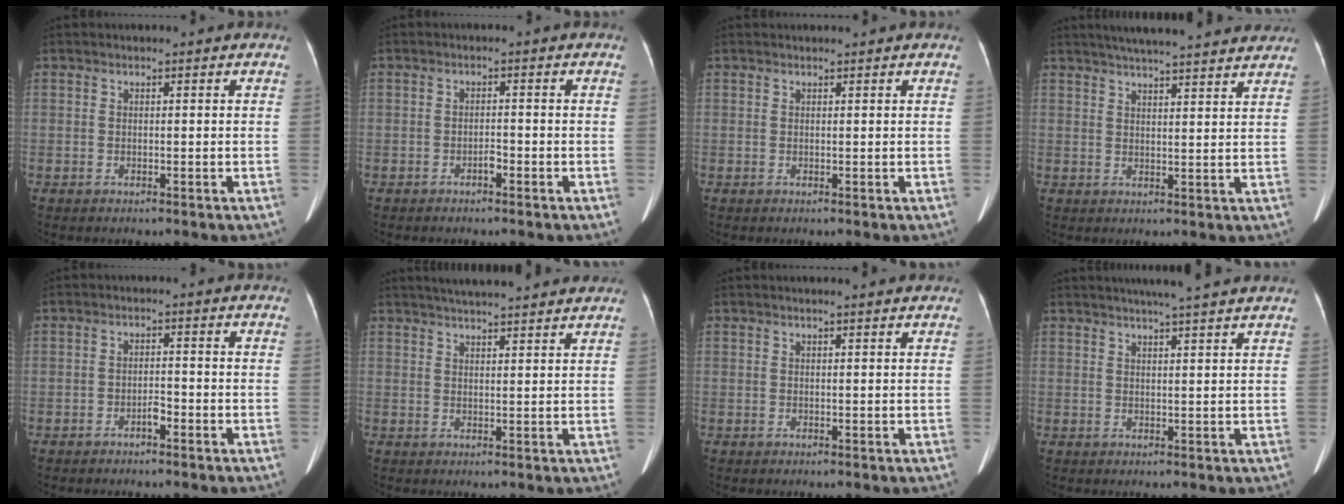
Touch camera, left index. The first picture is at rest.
{"total": 1.4, "force": [-1.1, 0.4, 0.8], "torque": [-0.012, 0.003, -0.017]}
{"total": 1.1, "force": [1.1, 0.2, 0.2], "torque": [-0.007, 0.018, 0.017]}
{"total": 17.6, "force": [15.7, 1.3, 7.8], "torque": [-0.116, 0.030, 0.202]}
{"total": 1.8, "force": [-1.4, 0.5, 1.1], "torque": [-0.017, 0.003, -0.022]}
{"total": 12.2, "force": [11.0, 0.9, 5.3], "torque": [-0.080, 0.029, 0.142]}
{"total": 2.3, "force": [2.1, 0.0, 0.9], "torque": [-0.015, 0.010, 0.023]}
{"total": 8.6, "force": [7.3, -0.6, 4.5], "torque": [-0.064, 0.020, 0.086]}